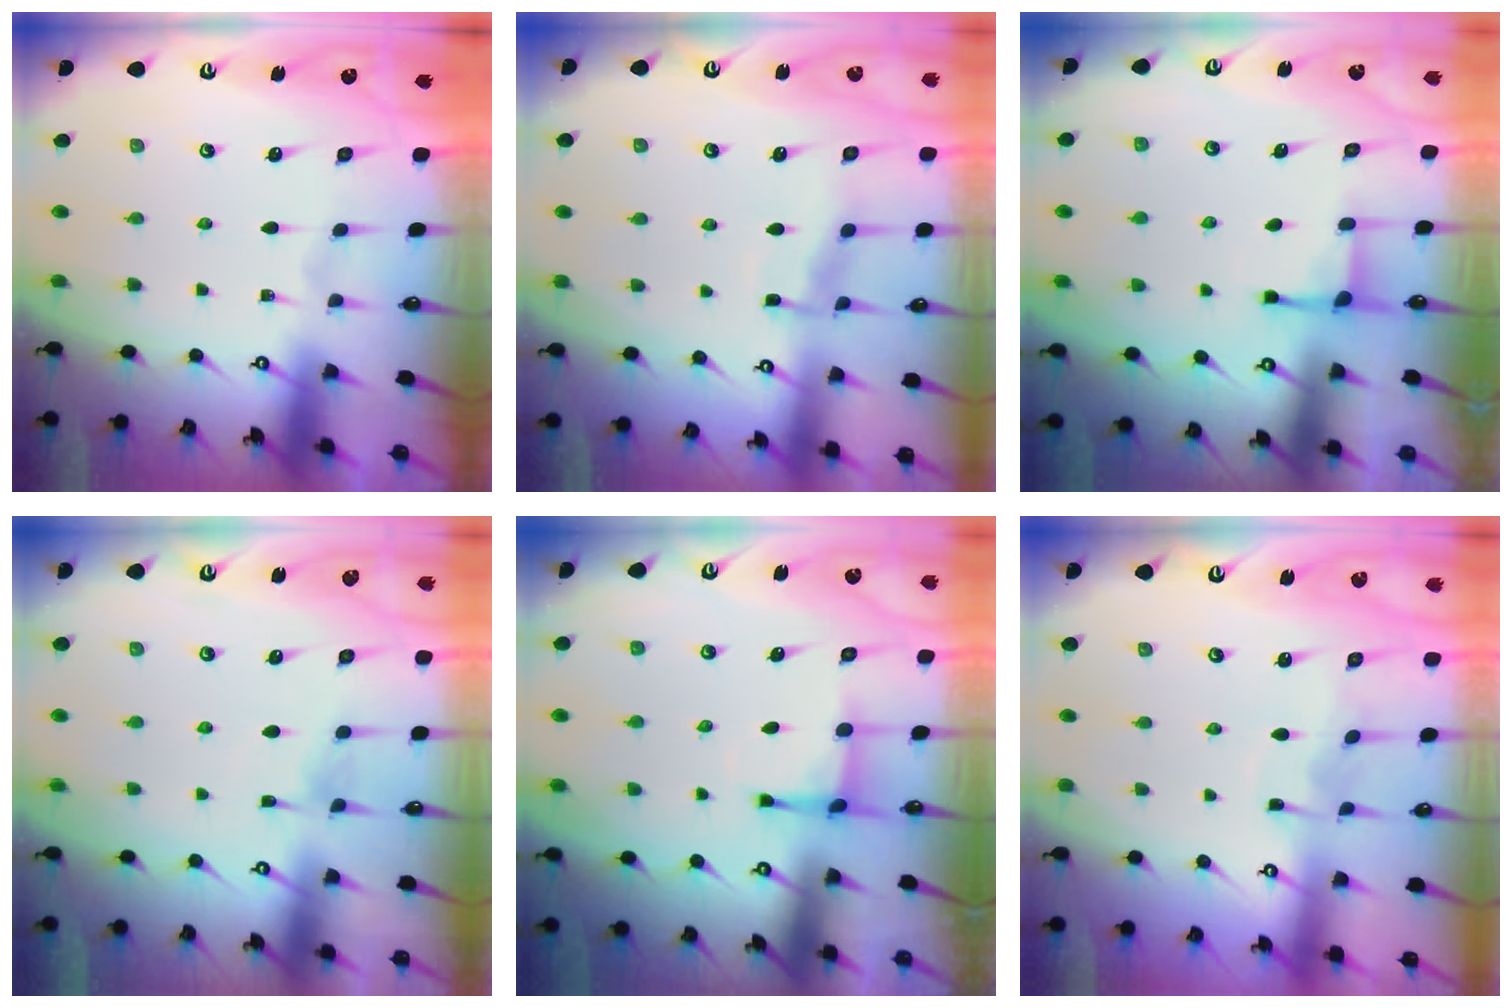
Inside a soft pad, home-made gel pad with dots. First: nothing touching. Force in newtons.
{"total": 6.8, "press": 6.8, "slide": 0.6}
{"total": 2.8, "press": 2.8, "slide": 0.6}
{"total": 4.3, "press": 4.3, "slide": 0.5}
{"total": 3.1, "press": 3.0, "slide": 0.9}
{"total": 3.3, "press": 3.3, "slide": 0.2}